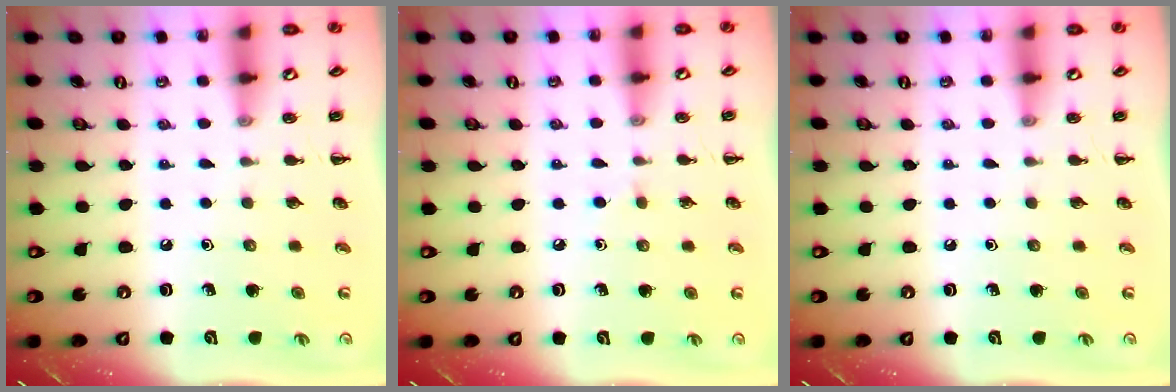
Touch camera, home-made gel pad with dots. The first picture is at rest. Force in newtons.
{"total": 1.6, "press": 1.4, "slide": 0.8}
{"total": 0.0}